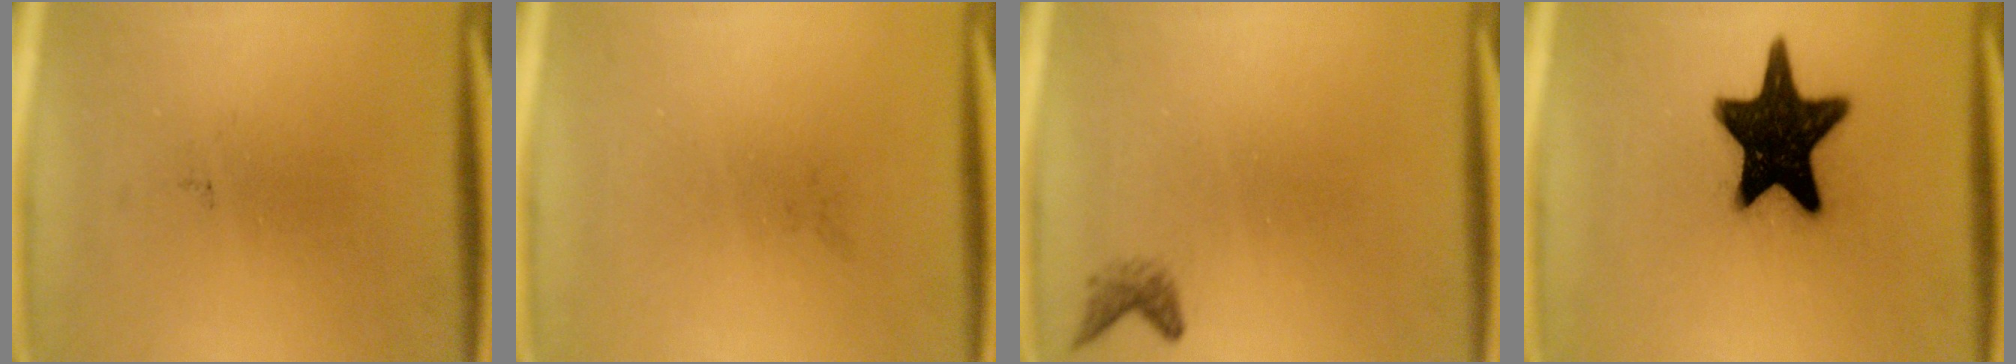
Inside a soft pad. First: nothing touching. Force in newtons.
{"total": 0.0}
{"total": 1.3}
{"total": 18.7}